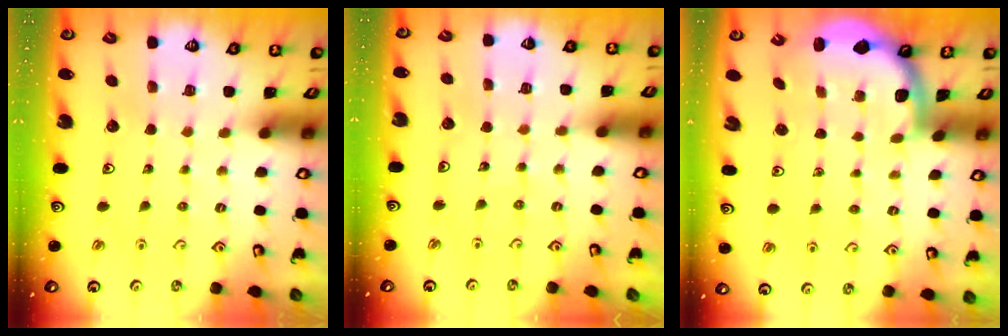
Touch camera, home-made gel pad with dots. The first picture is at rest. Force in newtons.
{"total": 3.1, "press": 3.0, "slide": 0.8}
{"total": 1.6, "press": 1.6, "slide": 0.1}